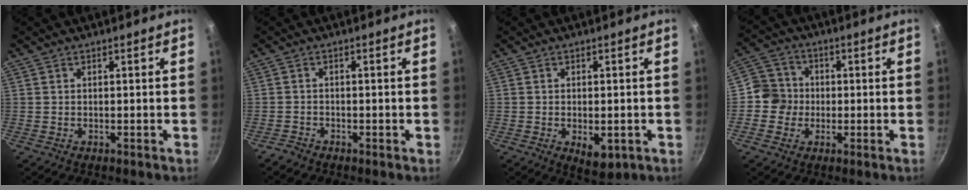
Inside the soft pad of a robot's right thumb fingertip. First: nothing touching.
{"total": 1.4, "force": [-1.3, 0.6, 0.2], "torque": [-0.006, 0.012, -0.026]}
{"total": 5.6, "force": [-1.6, 2.9, 4.5], "torque": [-0.055, -0.005, -0.014]}
{"total": 6.4, "force": [-0.7, 6.2, 1.7], "torque": [0.005, 0.018, -0.031]}